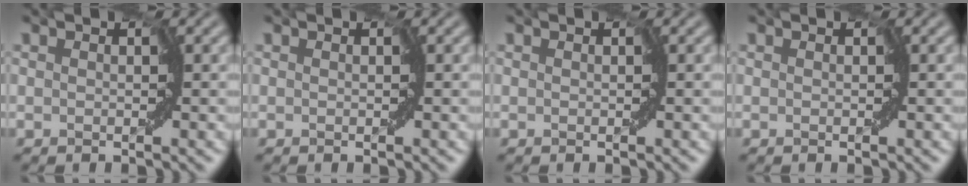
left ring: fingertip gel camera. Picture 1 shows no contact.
{"total": 0.0}
{"total": 0.0}
{"total": 0.0}